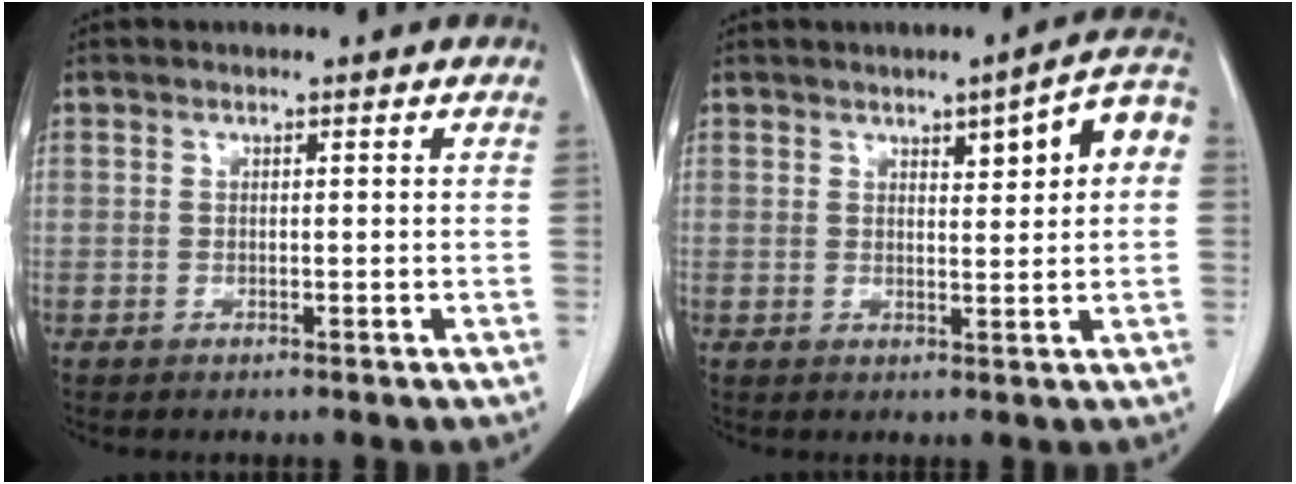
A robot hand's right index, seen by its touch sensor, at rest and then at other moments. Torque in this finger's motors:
{"motor_torque": [0.68, 0.21, 0.13, 0.02]}